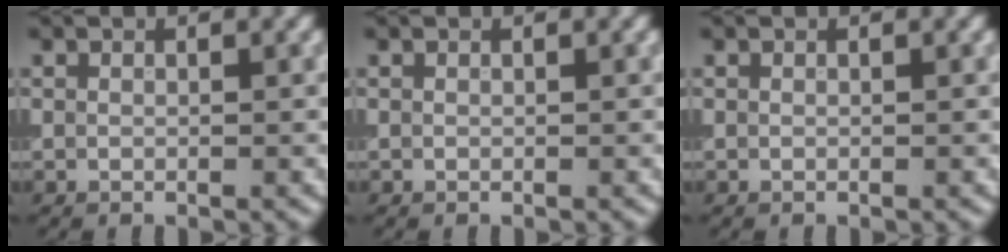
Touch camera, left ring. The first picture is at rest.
{"total": 0.0}
{"total": 0.0}